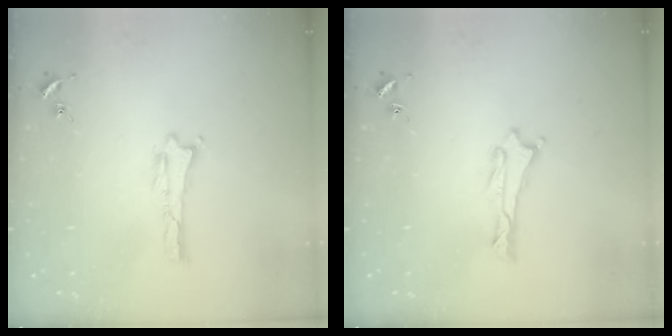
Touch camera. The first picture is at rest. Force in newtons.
{"total": 0.0}